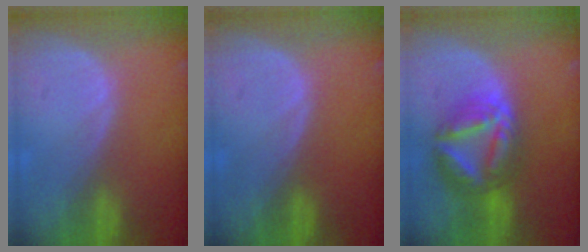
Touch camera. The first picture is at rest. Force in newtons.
{"total": 0.0}
{"total": 9.0, "press": 8.9, "slide": 0.9}